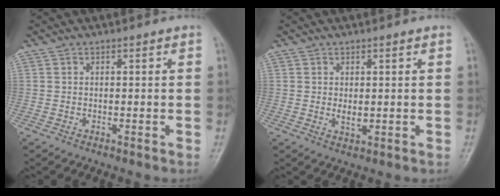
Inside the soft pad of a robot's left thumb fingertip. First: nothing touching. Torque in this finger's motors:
{"motor_torque": [-0.01, 0.03, 0.49, -0.16, 0.00]}